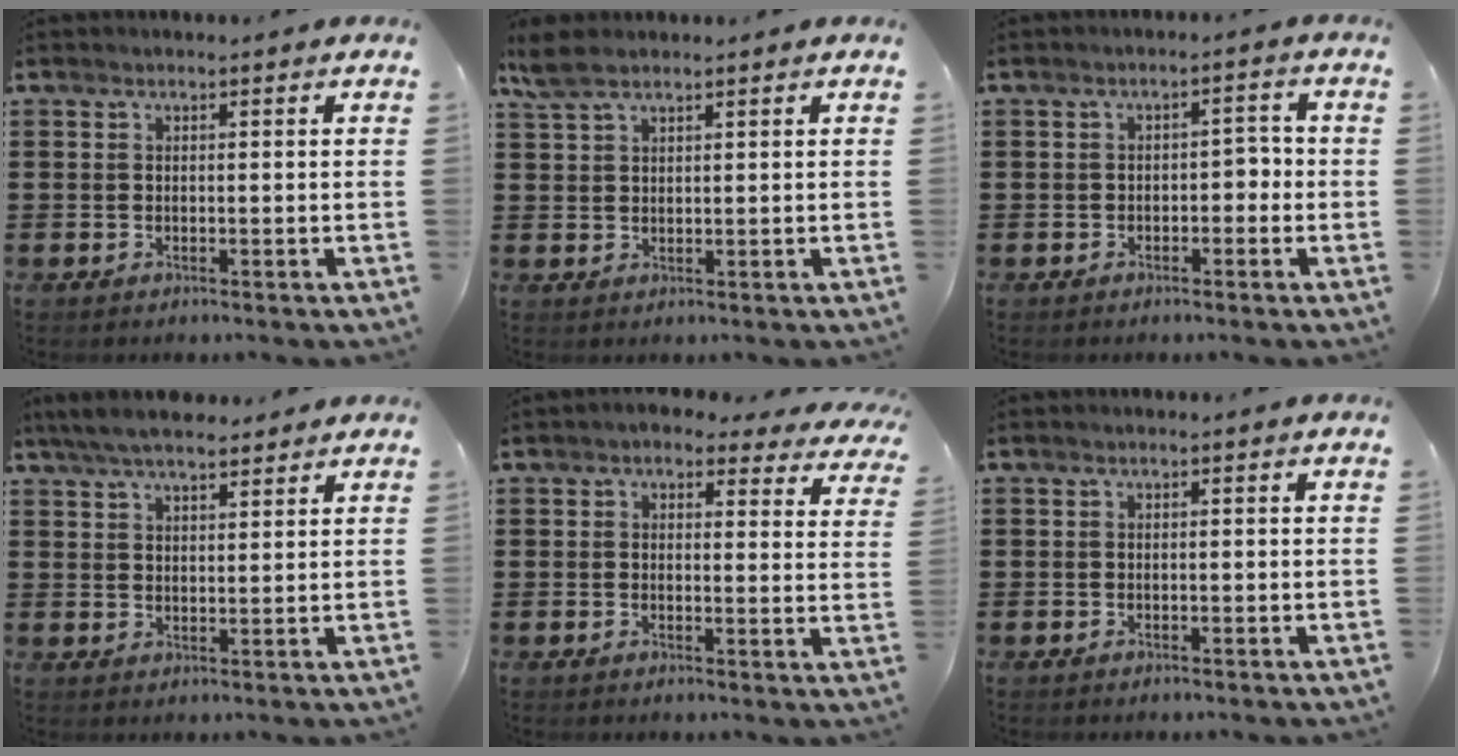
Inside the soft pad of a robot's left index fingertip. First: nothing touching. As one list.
[{"total": 4.3, "force": [2.7, 1.5, 3.0], "torque": [-0.072, 0.004, 0.049]}, {"total": 2.5, "force": [-1.1, 1.4, 1.8], "torque": [-0.039, 0.008, -0.028]}, {"total": 5.2, "force": [4.5, 1.3, 2.4], "torque": [-0.058, -0.003, 0.083]}, {"total": 3.2, "force": [2.7, 1.3, 1.3], "torque": [-0.027, -0.006, 0.046]}, {"total": 0.5, "force": [-0.1, 0.2, 0.5], "torque": [-0.011, -0.002, -0.002]}]